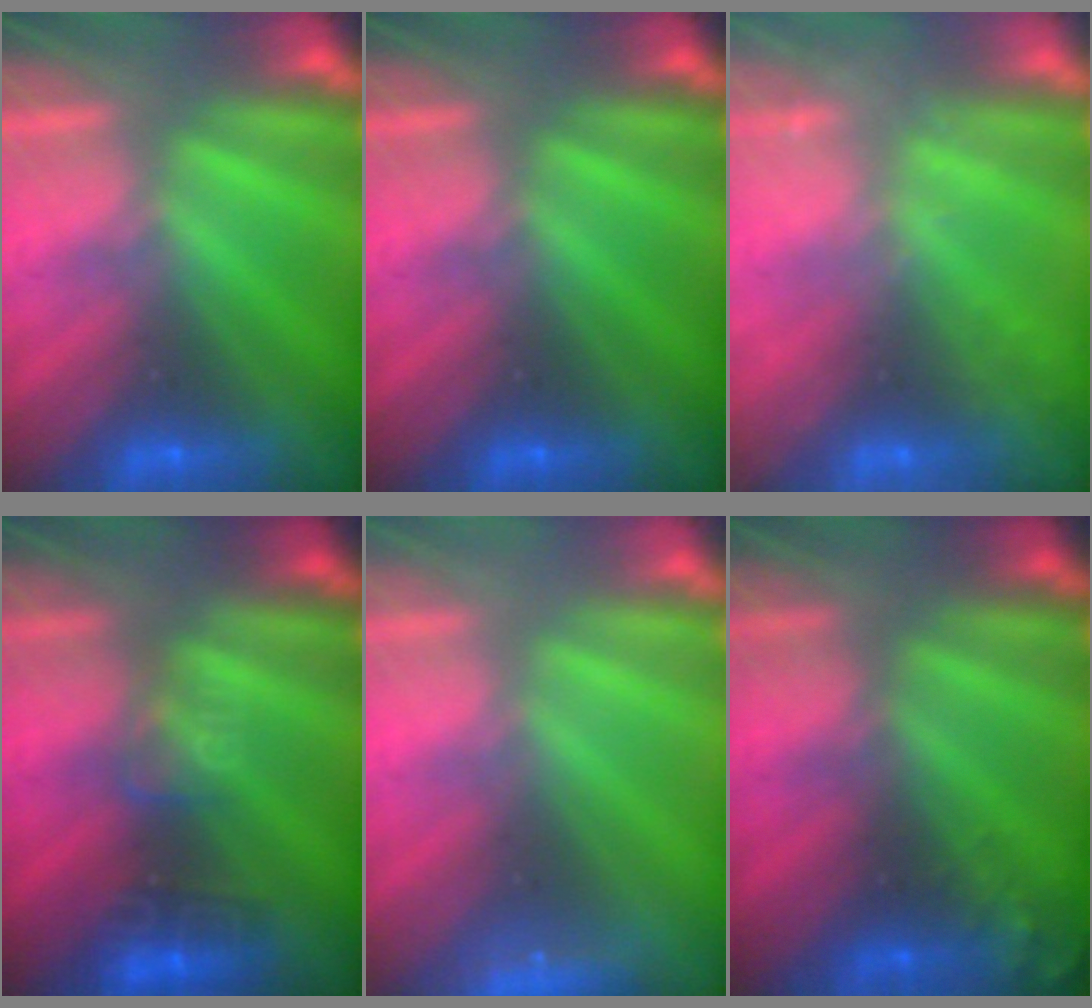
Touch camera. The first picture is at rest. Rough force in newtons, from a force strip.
{"total": 0.0}
{"total": 2.3}
{"total": 2.7}
{"total": 2.4}
{"total": 6.6}